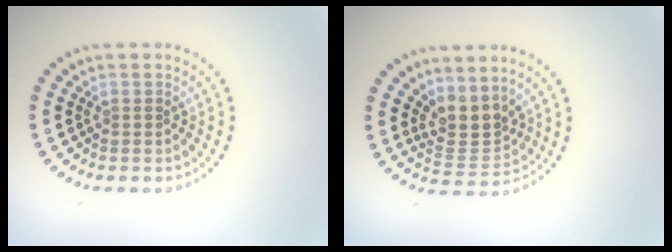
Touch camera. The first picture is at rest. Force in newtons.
{"total": 3.2, "press": 2.4, "slide": 2.1}